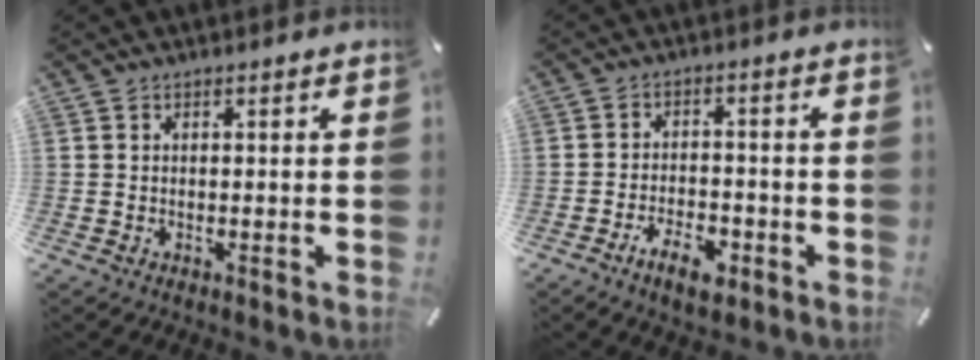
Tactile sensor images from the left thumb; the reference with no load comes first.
{"total": 7.1, "force": [-4.3, 3.6, 4.4], "torque": [-0.084, 0.018, -0.076]}